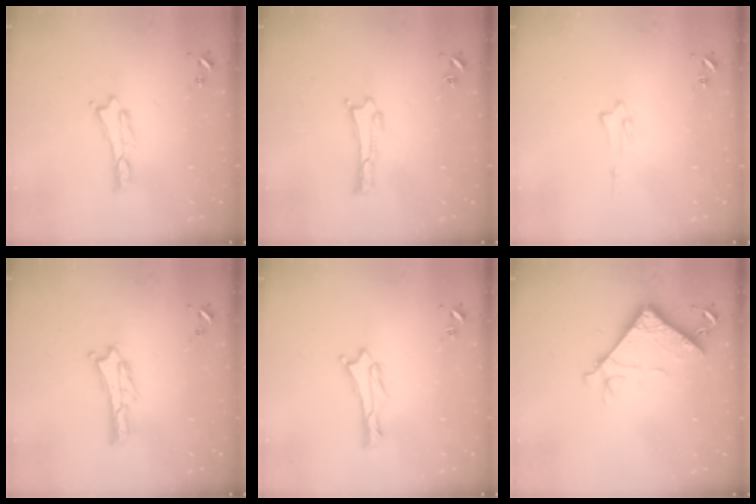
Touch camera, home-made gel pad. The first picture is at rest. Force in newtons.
{"total": 0.0}
{"total": 1.3, "press": 1.3, "slide": 0.2}
{"total": 0.0}
{"total": 1.0, "press": 0.9, "slide": 0.1}
{"total": 7.5, "press": 7.5, "slide": 0.6}